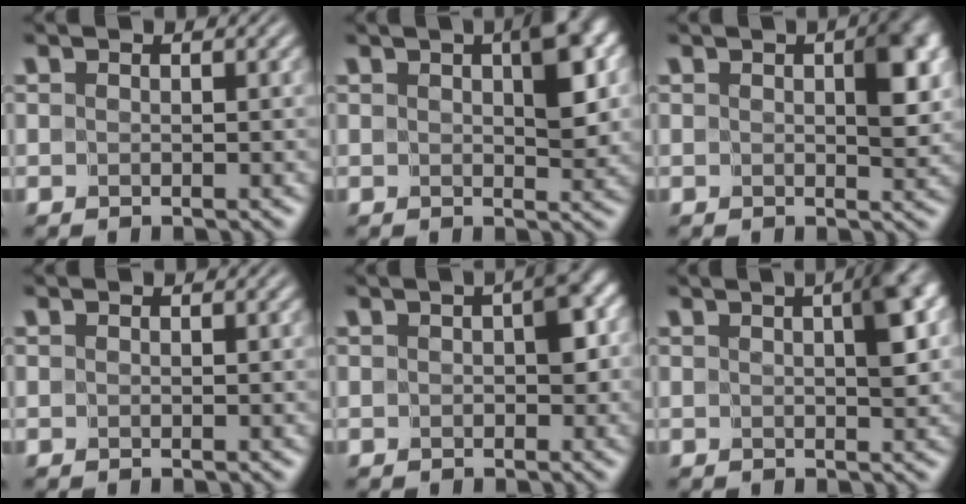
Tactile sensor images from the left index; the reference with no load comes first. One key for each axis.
{"total": 4.9, "fx": 1.2, "fy": 2.3, "fz": 4.2, "tx": -0.056, "ty": 0.002, "tz": 0.018}
{"total": 4.2, "fx": 0.7, "fy": 2.1, "fz": 3.6, "tx": -0.045, "ty": -0.001, "tz": 0.009}
{"total": 0.0}
{"total": 2.7, "fx": 0.0, "fy": 1.5, "fz": 2.2, "tx": -0.025, "ty": 0.004, "tz": -0.004}
{"total": 3.9, "fx": 1.1, "fy": 1.1, "fz": 3.6, "tx": -0.042, "ty": 0.008, "tz": 0.012}